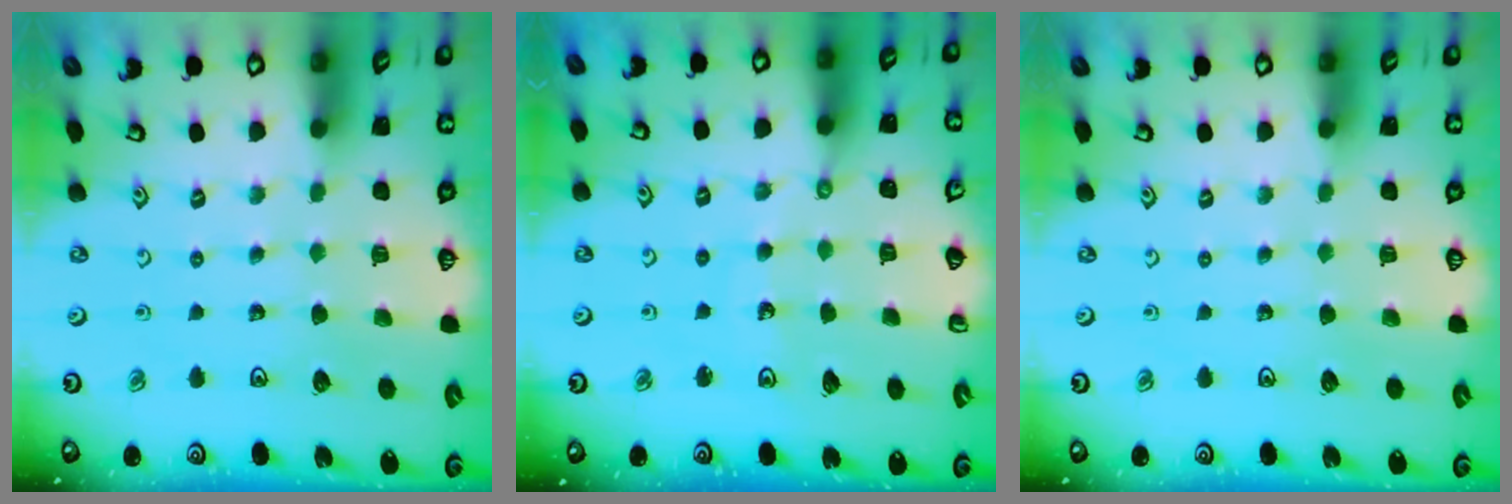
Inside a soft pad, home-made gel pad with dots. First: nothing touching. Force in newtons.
{"total": 7.0, "press": 7.0, "slide": 0.8}
{"total": 0.0}